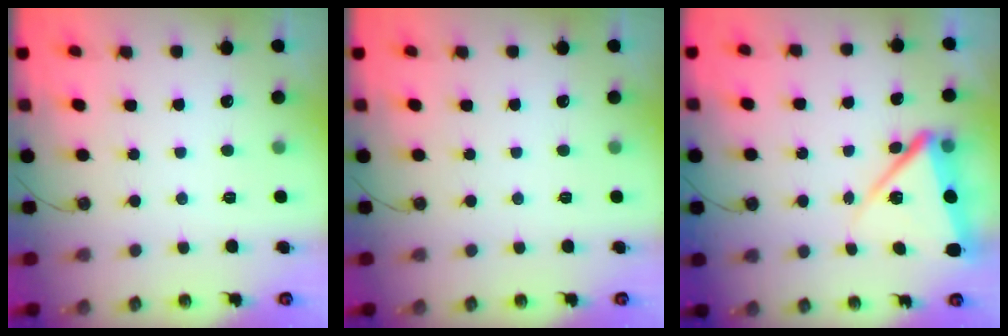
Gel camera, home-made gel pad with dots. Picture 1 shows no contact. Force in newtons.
{"total": 0.0}
{"total": 9.3, "press": 8.0, "slide": 4.6}